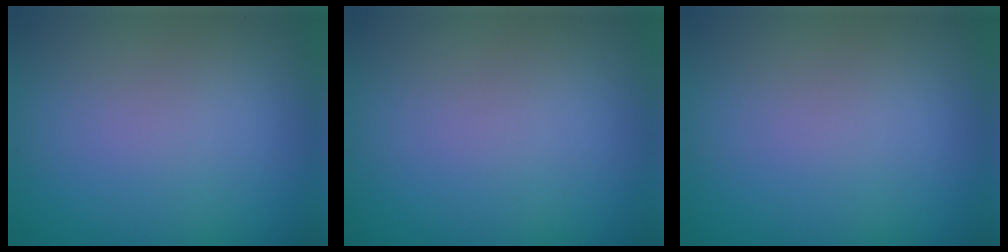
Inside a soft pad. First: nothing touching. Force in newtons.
{"total": 0.0}
{"total": 0.0}